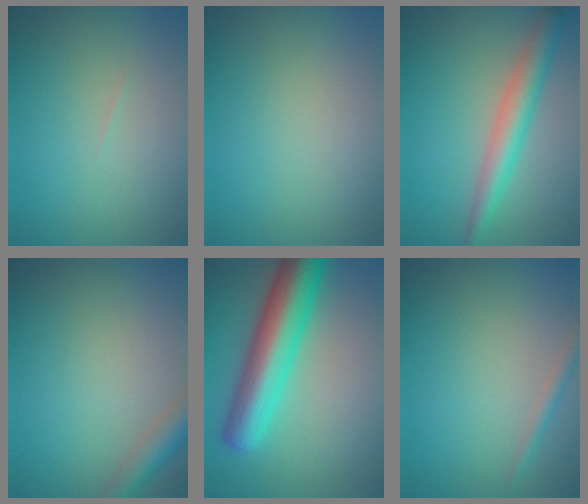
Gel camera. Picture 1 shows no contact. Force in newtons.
{"total": 0.0}
{"total": 3.8, "press": 3.8, "slide": 0.3}
{"total": 3.2, "press": 3.2, "slide": 0.1}
{"total": 8.1, "press": 8.1, "slide": 0.3}
{"total": 1.2, "press": 1.2, "slide": 0.0}